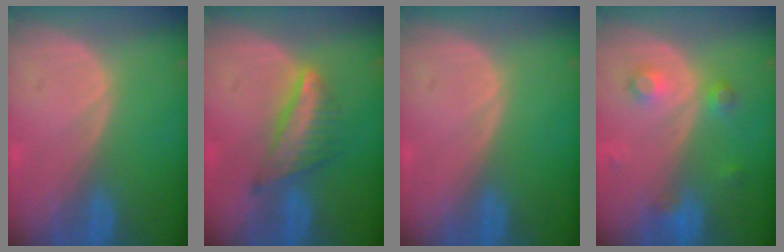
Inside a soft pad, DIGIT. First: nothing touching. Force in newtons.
{"total": 6.5, "press": 5.8, "slide": 2.9}
{"total": 0.0}
{"total": 3.8, "press": 3.3, "slide": 1.7}